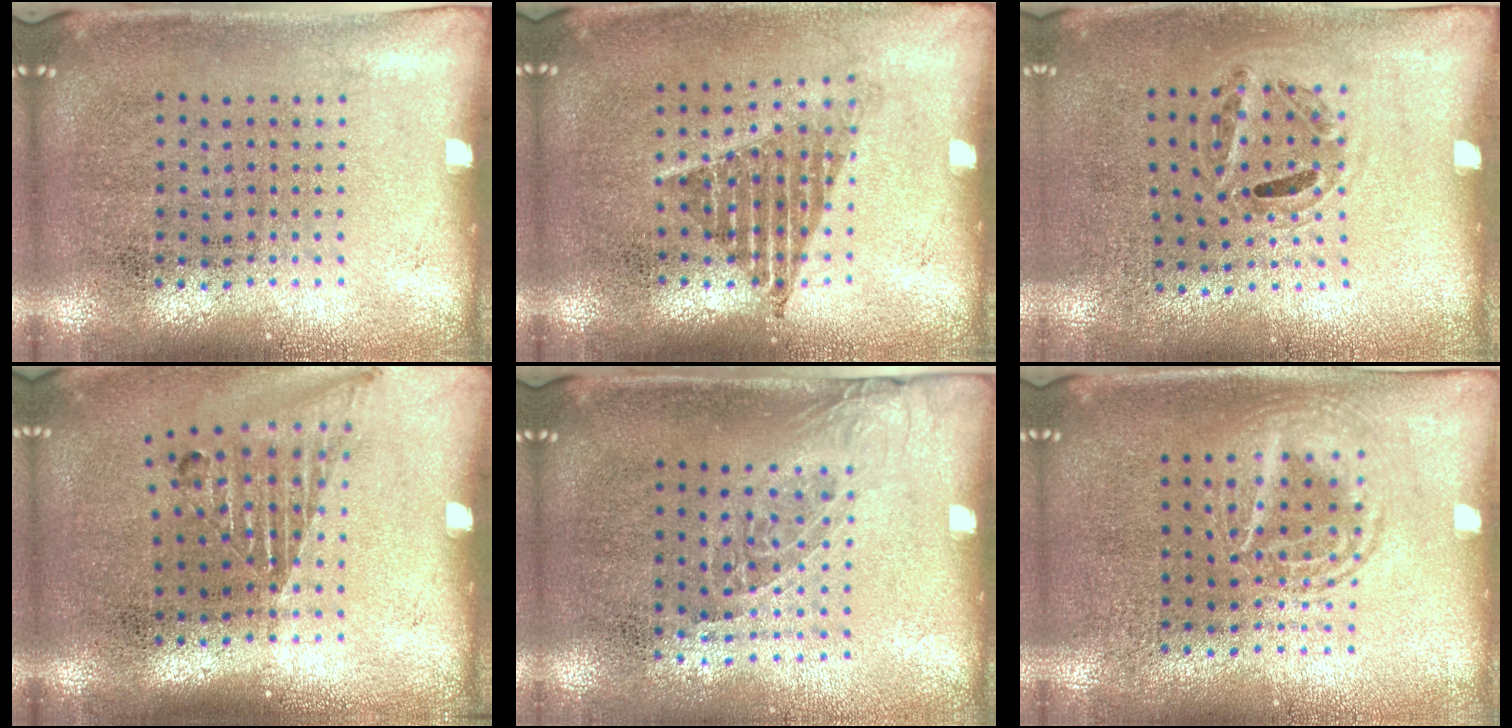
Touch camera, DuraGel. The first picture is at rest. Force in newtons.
{"total": 1.2, "press": 1.0, "slide": 0.8}
{"total": 1.1, "press": 0.7, "slide": 0.9}
{"total": 1.2, "press": 1.0, "slide": 0.6}
{"total": 1.3, "press": 1.0, "slide": 0.8}
{"total": 1.4, "press": 1.4, "slide": 0.1}